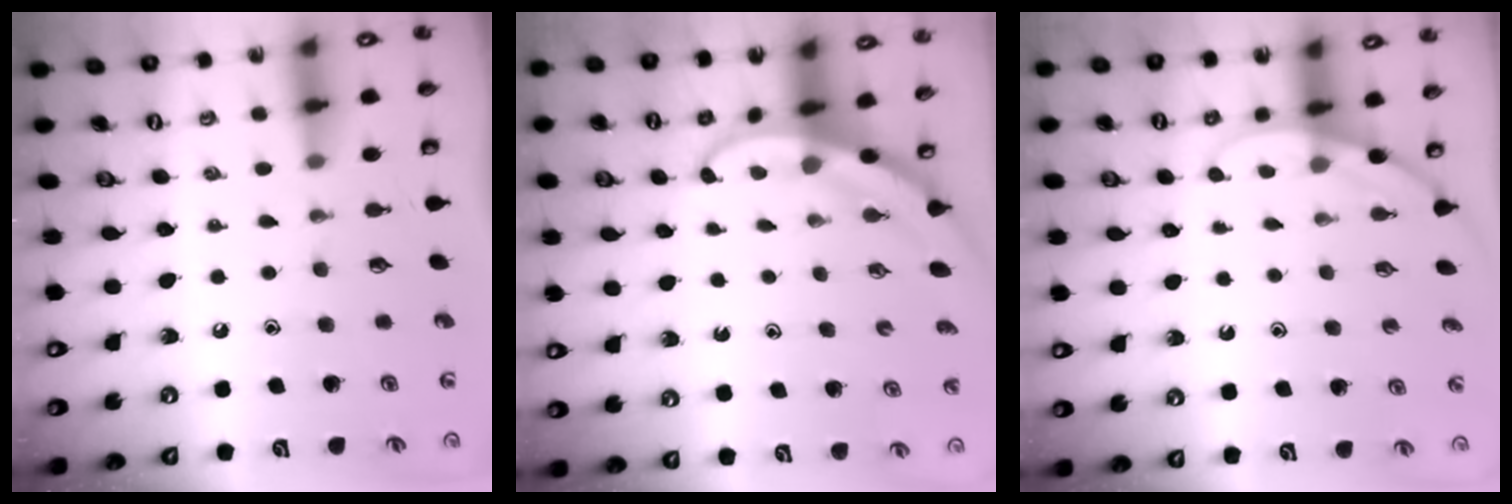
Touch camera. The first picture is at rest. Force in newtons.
{"total": 3.1, "press": 3.1, "slide": 0.2}
{"total": 2.8, "press": 2.8, "slide": 0.2}